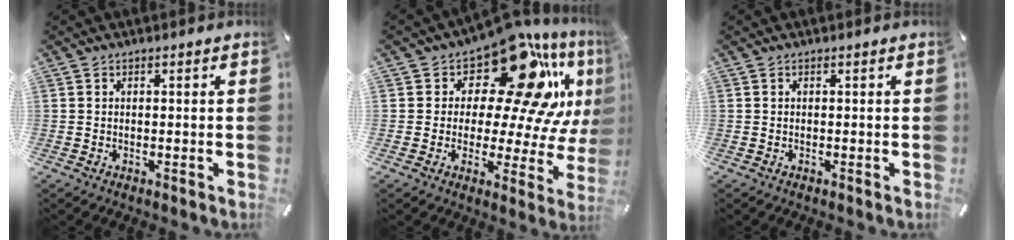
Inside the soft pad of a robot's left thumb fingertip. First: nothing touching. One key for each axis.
{"total": 19.6, "fx": 11.2, "fy": 9.4, "fz": 13.1, "tx": -0.188, "ty": -0.100, "tz": 0.183}
{"total": 0.0}